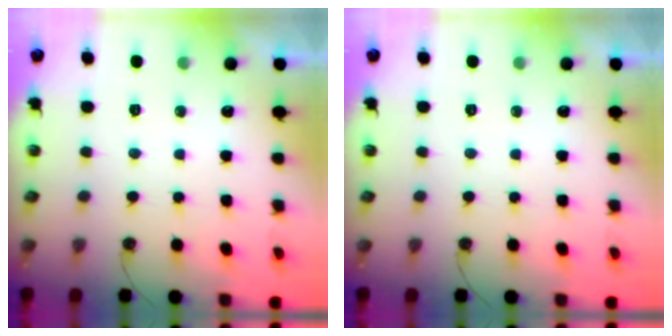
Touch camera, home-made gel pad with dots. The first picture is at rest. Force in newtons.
{"total": 0.0}